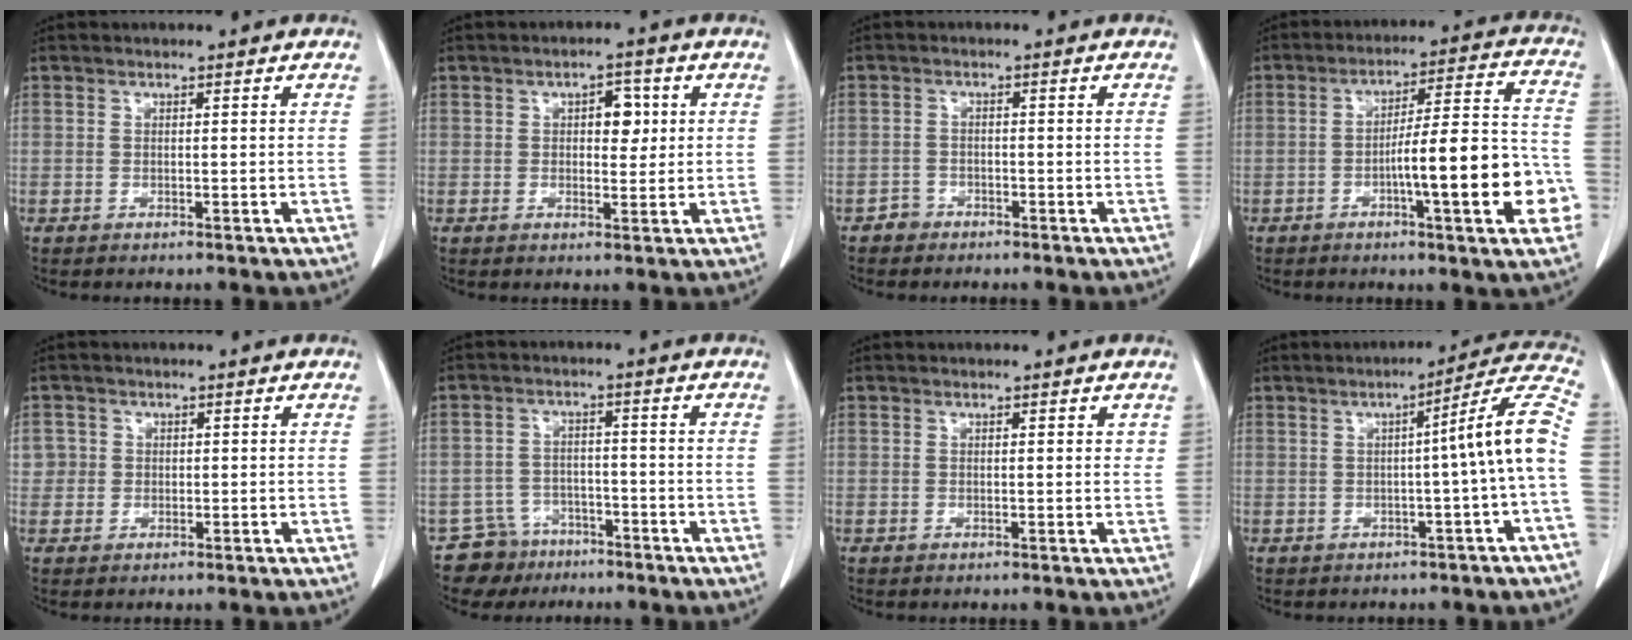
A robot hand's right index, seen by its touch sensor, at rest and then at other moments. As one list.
[{"total": 4.0, "force": [1.0, 2.2, 3.2], "torque": [-0.043, 0.008, 0.015]}, {"total": 1.8, "force": [-1.3, 1.1, -0.3], "torque": [0.001, 0.006, -0.029]}, {"total": 16.0, "force": [-4.8, 1.5, 15.1], "torque": [-0.198, 0.020, -0.065]}, {"total": 2.5, "force": [0.4, 2.4, -0.1], "torque": [0.019, 0.006, 0.004]}, {"total": 5.8, "force": [-4.2, 3.8, -0.8], "torque": [0.016, 0.013, -0.071]}, {"total": 1.2, "force": [0.7, 0.5, 0.8], "torque": [-0.008, -0.001, 0.006]}, {"total": 9.5, "force": [-0.8, -1.6, 9.3], "torque": [-0.116, 0.020, -0.016]}]